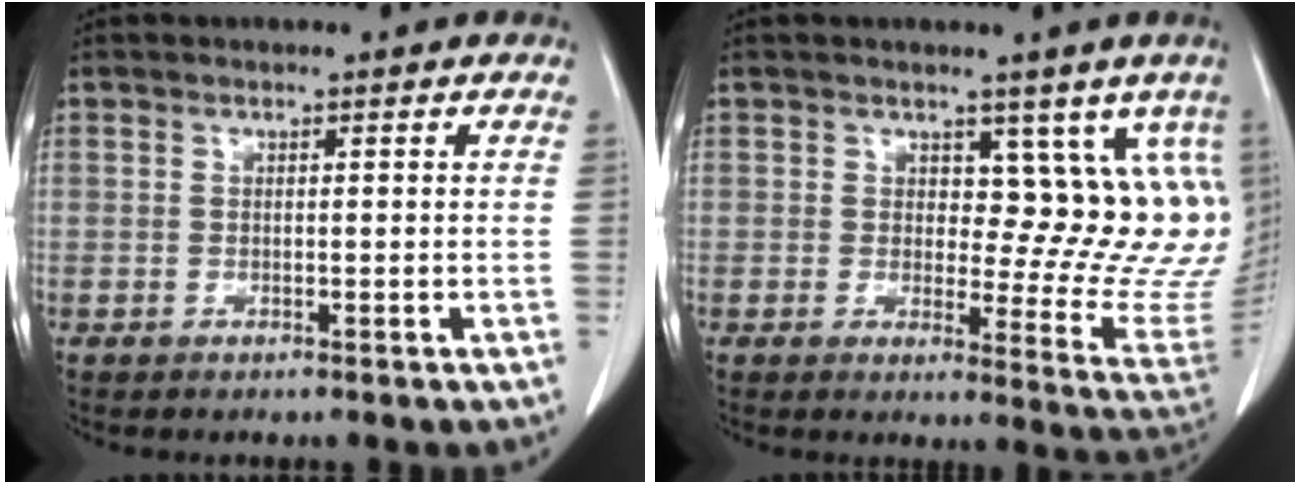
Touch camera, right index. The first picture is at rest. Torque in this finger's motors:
{"motor_torque": [-0.10, -0.01, -0.03, -0.01]}